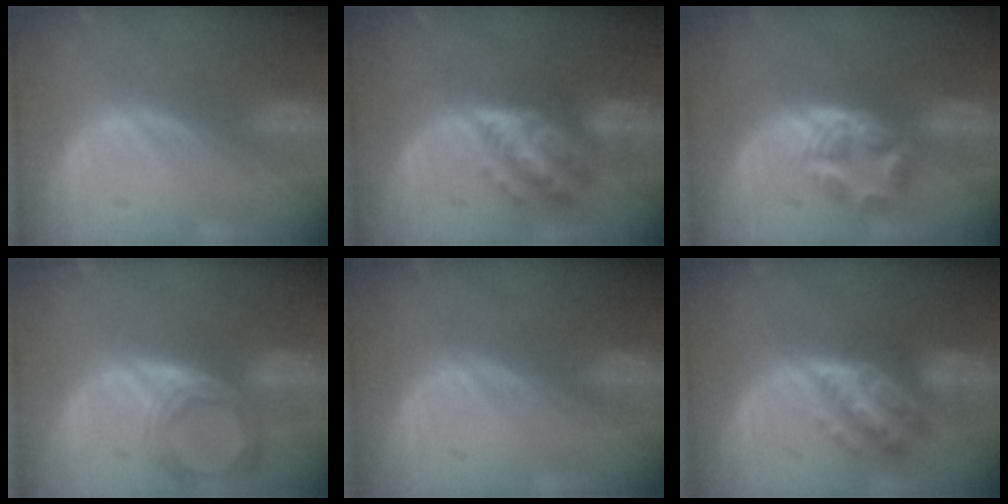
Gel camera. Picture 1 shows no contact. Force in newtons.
{"total": 7.0, "press": 7.0, "slide": 0.4}
{"total": 6.1, "press": 5.0, "slide": 3.4}
{"total": 6.9, "press": 6.3, "slide": 2.6}
{"total": 0.0}
{"total": 6.7, "press": 6.6, "slide": 0.3}